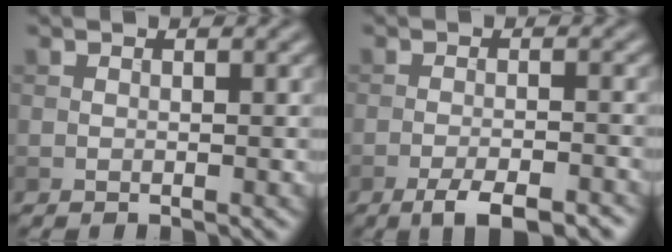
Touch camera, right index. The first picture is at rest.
{"total": 4.9, "force": [-3.4, 1.3, 3.3], "torque": [-0.057, -0.004, -0.052]}